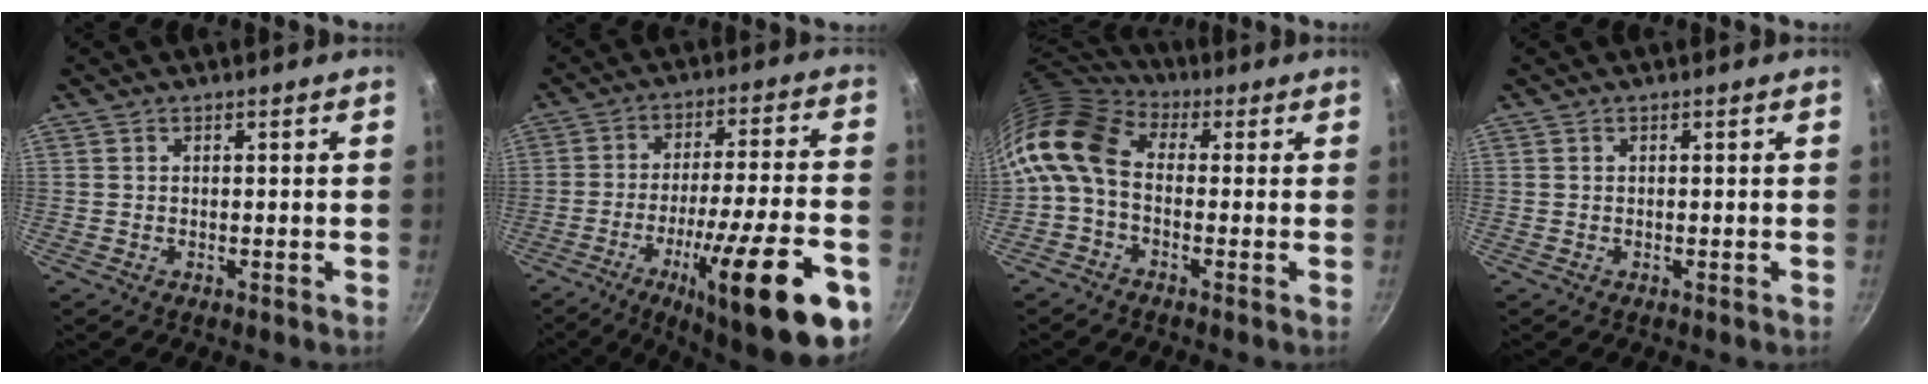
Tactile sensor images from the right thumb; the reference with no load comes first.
{"total": 25.5, "force": [-11.0, 5.8, 22.3], "torque": [-0.302, 0.034, -0.163]}
{"total": 11.8, "force": [-0.8, 8.0, 8.6], "torque": [-0.167, 0.029, -0.038]}
{"total": 0.0}